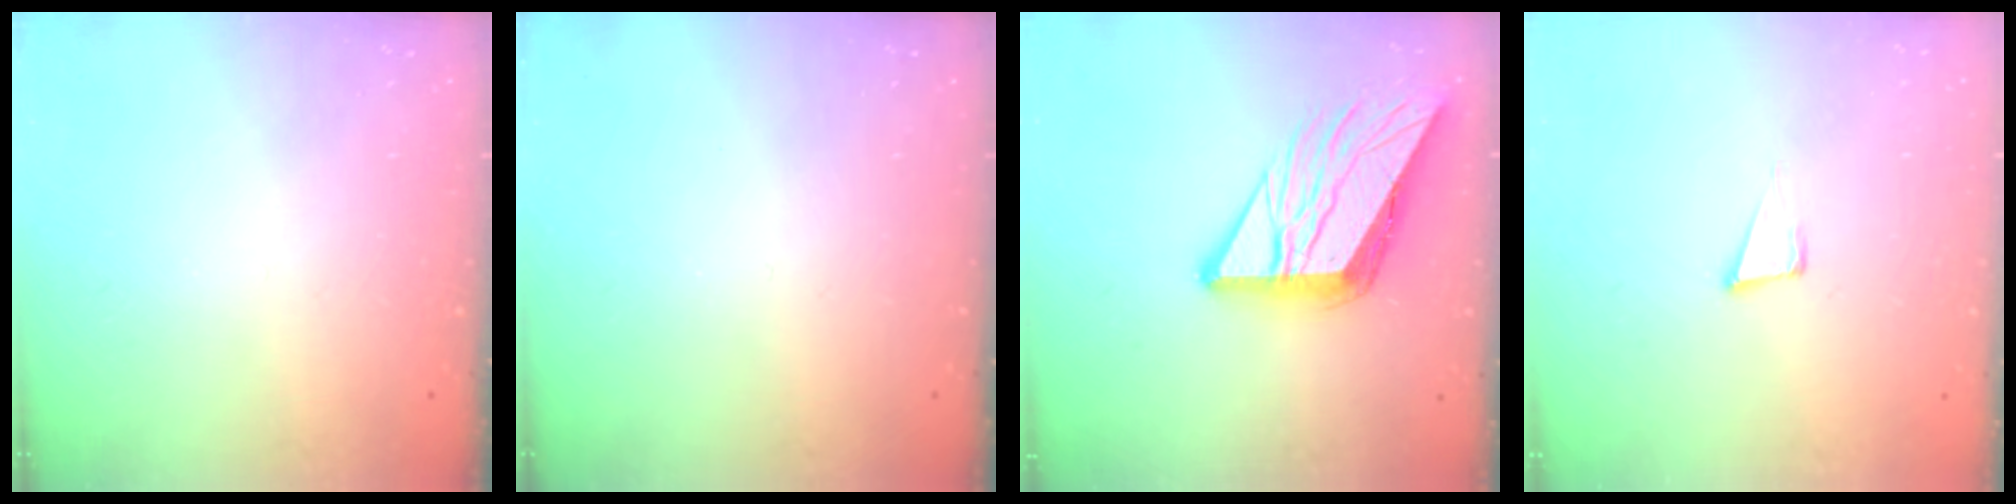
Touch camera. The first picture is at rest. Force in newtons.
{"total": 0.0}
{"total": 15.9, "press": 15.9, "slide": 1.6}
{"total": 4.2, "press": 2.8, "slide": 3.1}